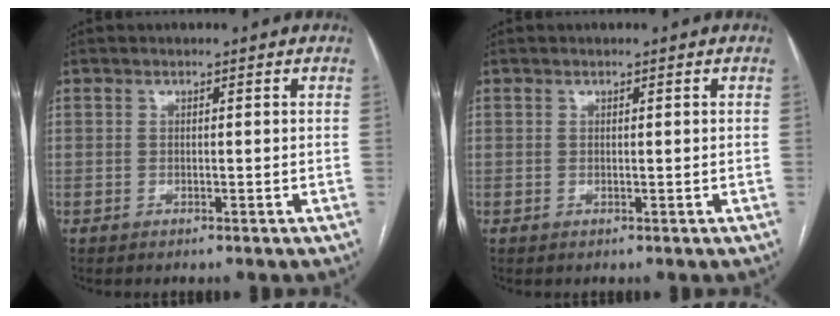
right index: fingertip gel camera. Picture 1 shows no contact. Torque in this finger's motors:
{"motor_torque": [-0.04, -0.06, 0.04, 0.01]}